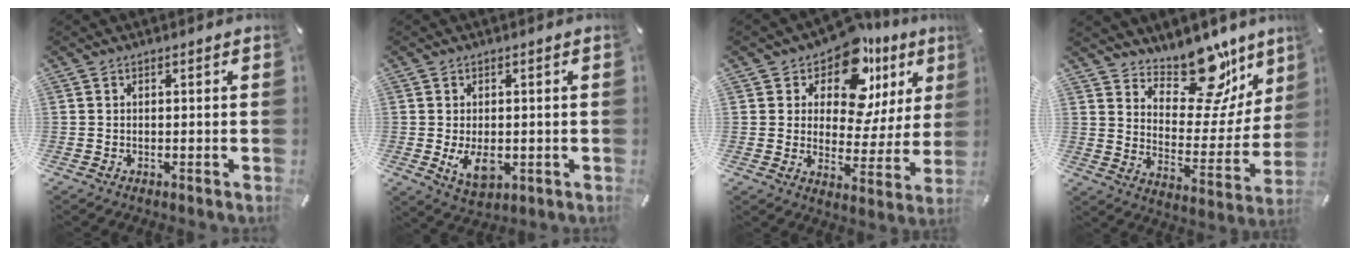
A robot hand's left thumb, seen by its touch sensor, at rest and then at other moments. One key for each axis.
{"total": 6.2, "fx": -0.7, "fy": 4.0, "fz": 4.7, "tx": -0.085, "ty": -0.013, "tz": -0.015}
{"total": 14.2, "fx": 9.4, "fy": 8.2, "fz": 7.0, "tx": -0.112, "ty": -0.072, "tz": 0.166}
{"total": 17.0, "fx": 13.2, "fy": 8.5, "fz": 6.4, "tx": -0.077, "ty": -0.126, "tz": 0.229}